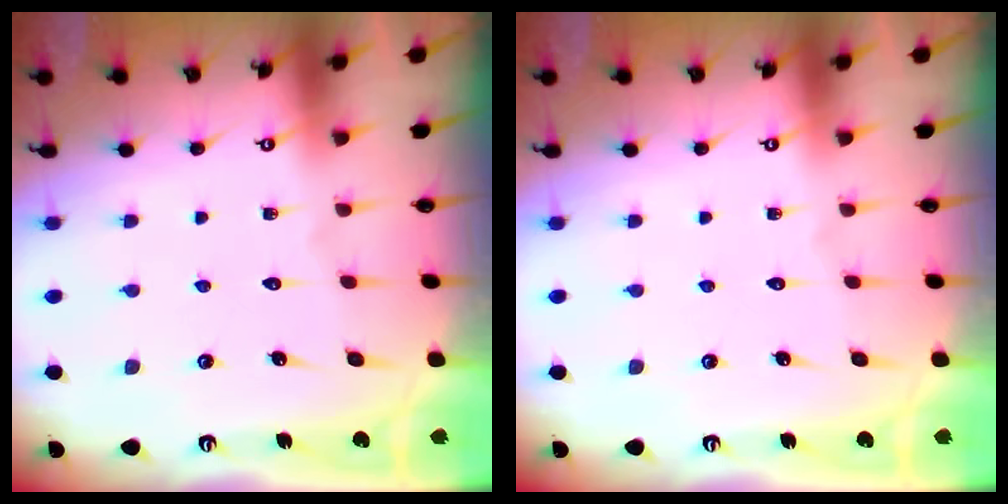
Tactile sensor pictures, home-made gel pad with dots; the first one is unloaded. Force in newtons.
{"total": 0.0}